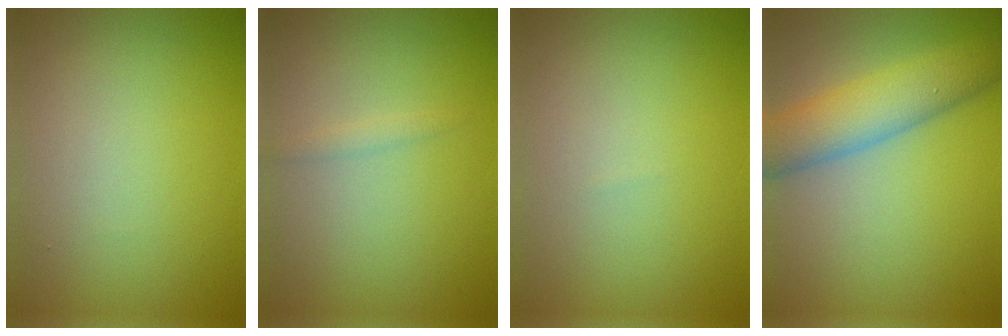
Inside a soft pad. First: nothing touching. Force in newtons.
{"total": 0.7, "press": 0.7, "slide": 0.1}
{"total": 0.0}
{"total": 6.2, "press": 6.2, "slide": 0.3}